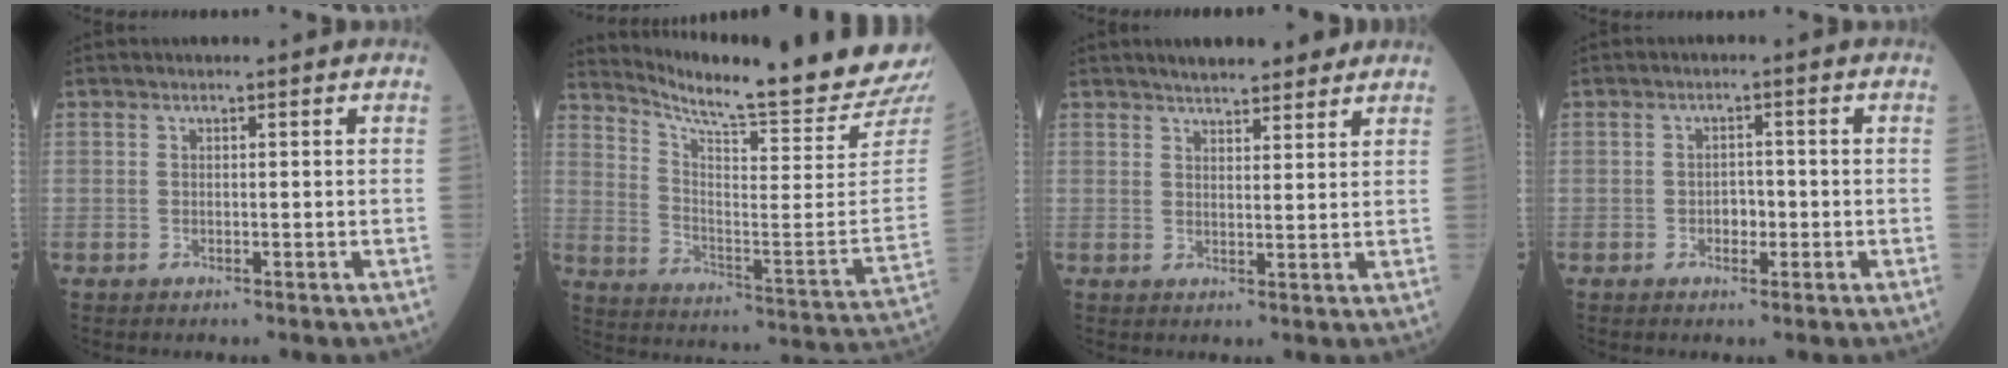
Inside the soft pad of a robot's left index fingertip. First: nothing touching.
{"total": 21.2, "force": [19.8, -2.0, 7.4], "torque": [-0.139, -0.118, 0.277]}
{"total": 7.8, "force": [6.6, 2.0, 3.6], "torque": [-0.046, 0.016, 0.094]}
{"total": 2.0, "force": [-0.6, 1.3, 1.4], "torque": [-0.018, 0.006, -0.009]}